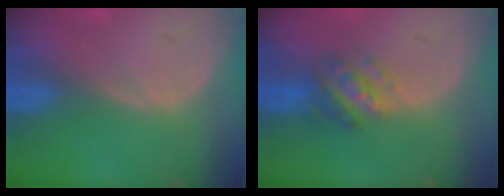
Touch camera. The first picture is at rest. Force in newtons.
{"total": 5.6, "press": 5.1, "slide": 2.2}